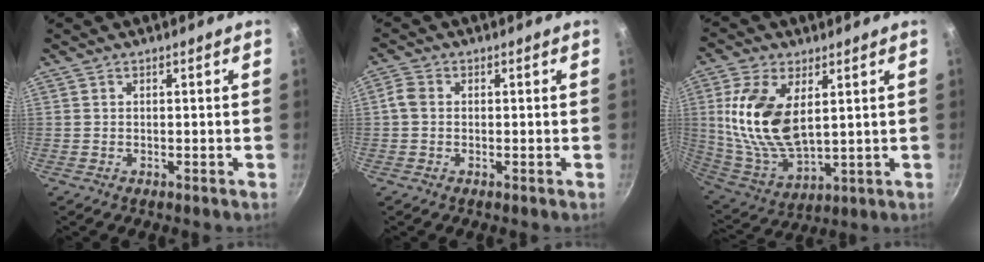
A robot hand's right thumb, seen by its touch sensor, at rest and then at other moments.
{"total": 2.6, "force": [-0.1, 2.1, 1.6], "torque": [-0.033, 0.008, -0.009]}
{"total": 16.4, "force": [3.7, 8.8, 13.3], "torque": [-0.259, -0.025, 0.084]}